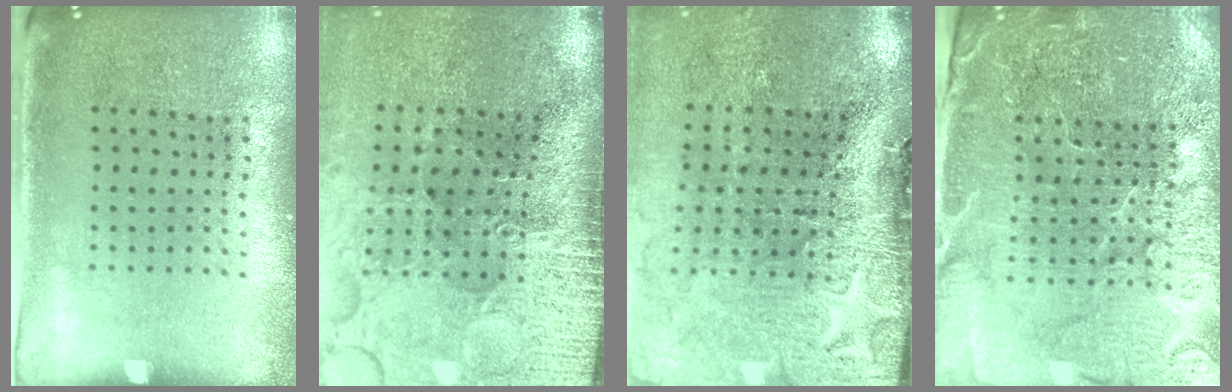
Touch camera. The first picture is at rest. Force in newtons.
{"total": 5.0, "press": 4.1, "slide": 2.8}
{"total": 5.0, "press": 4.0, "slide": 3.1}
{"total": 5.0, "press": 4.7, "slide": 1.8}